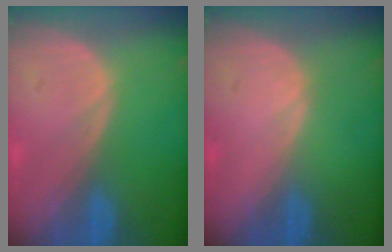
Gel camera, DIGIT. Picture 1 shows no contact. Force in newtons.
{"total": 0.0}